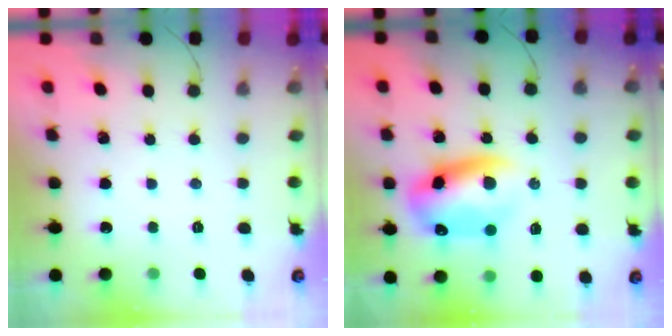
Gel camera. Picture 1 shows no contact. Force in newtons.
{"total": 12.4, "press": 11.9, "slide": 3.2}